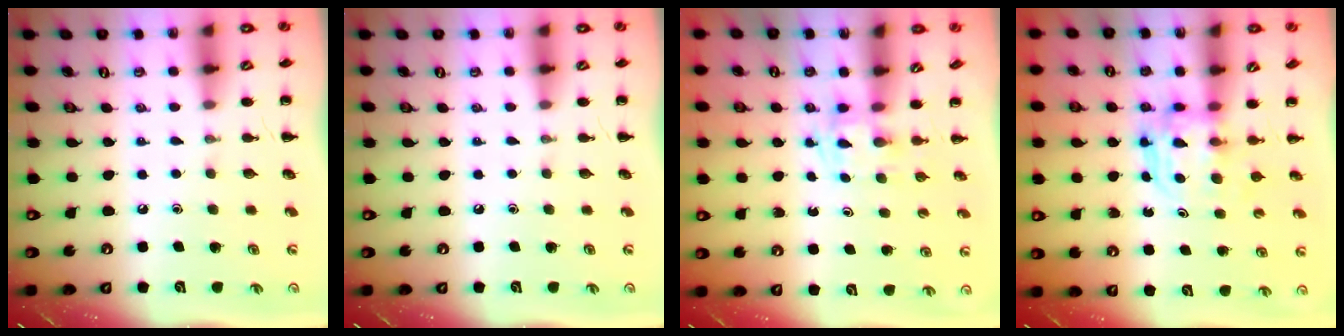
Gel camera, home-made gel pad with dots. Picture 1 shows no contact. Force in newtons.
{"total": 0.0}
{"total": 2.5, "press": 2.1, "slide": 1.2}
{"total": 3.7, "press": 3.7, "slide": 0.2}